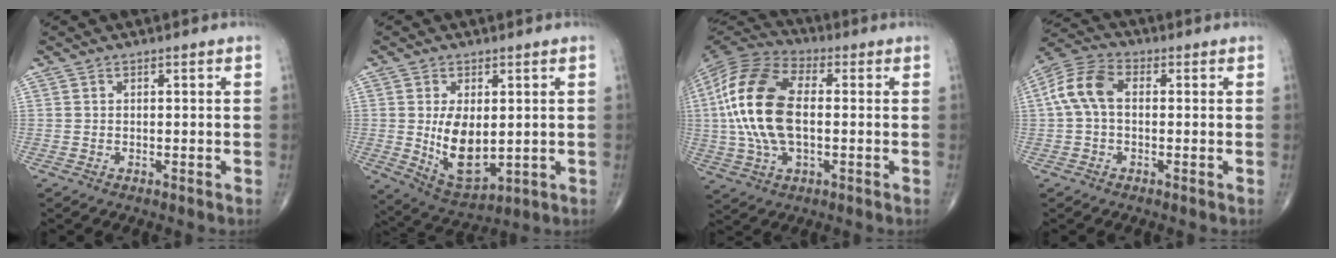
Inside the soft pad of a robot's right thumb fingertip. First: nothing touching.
{"total": 10.5, "force": [0.3, 5.9, 8.6], "torque": [-0.132, -0.020, 0.025]}
{"total": 18.9, "force": [0.5, 10.1, 16.0], "torque": [-0.343, 0.015, 0.003]}
{"total": 8.6, "force": [0.5, 5.4, 6.6], "torque": [-0.140, 0.027, 0.000]}